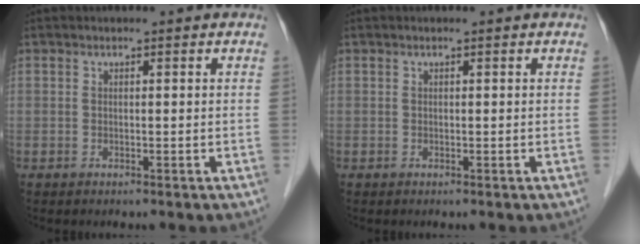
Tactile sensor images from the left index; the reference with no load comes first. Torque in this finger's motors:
{"motor_torque": [0.16, -0.07, 0.01, -0.01]}